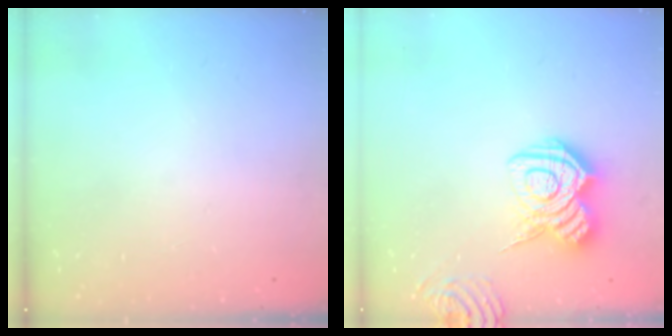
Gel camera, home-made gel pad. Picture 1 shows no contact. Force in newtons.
{"total": 14.3, "press": 14.3, "slide": 0.7}